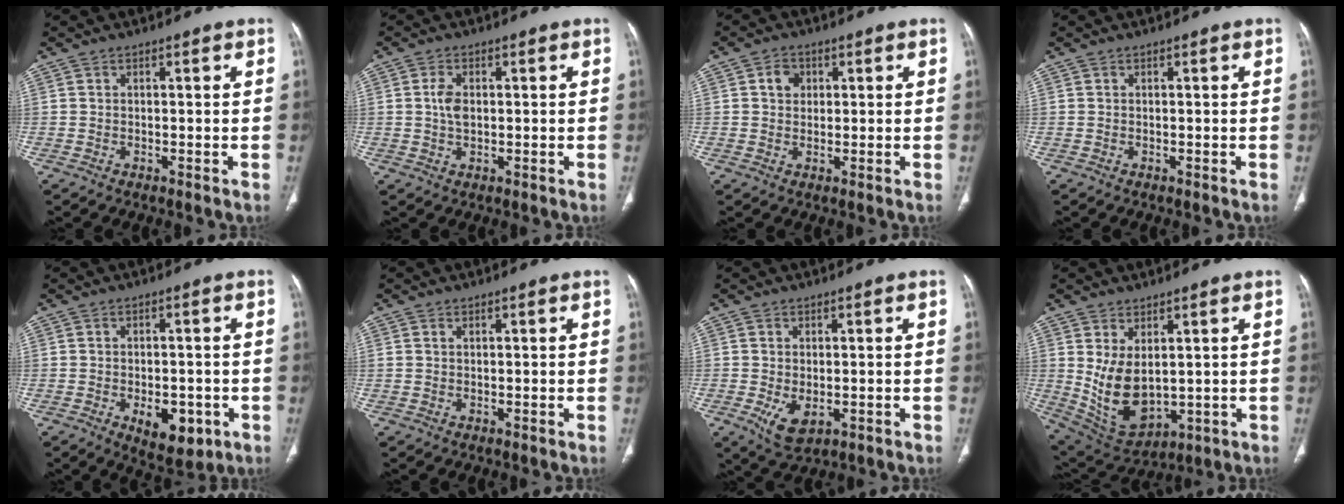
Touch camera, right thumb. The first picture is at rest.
{"total": 3.3, "force": [0.4, 2.0, 2.6], "torque": [-0.052, 0.001, 0.007]}
{"total": 3.3, "force": [1.0, 2.7, 1.6], "torque": [-0.012, 0.001, 0.017]}
{"total": 0.0}
{"total": 8.1, "force": [-2.8, 4.5, 6.1], "torque": [-0.066, 0.003, -0.026]}
{"total": 0.5, "force": [0.3, 0.3, 0.3], "torque": [-0.008, 0.004, 0.007]}
{"total": 5.1, "force": [-1.2, 2.9, 4.0], "torque": [-0.075, -0.010, -0.010]}
{"total": 10.6, "force": [1.3, 6.2, 8.5], "torque": [-0.143, -0.017, 0.056]}